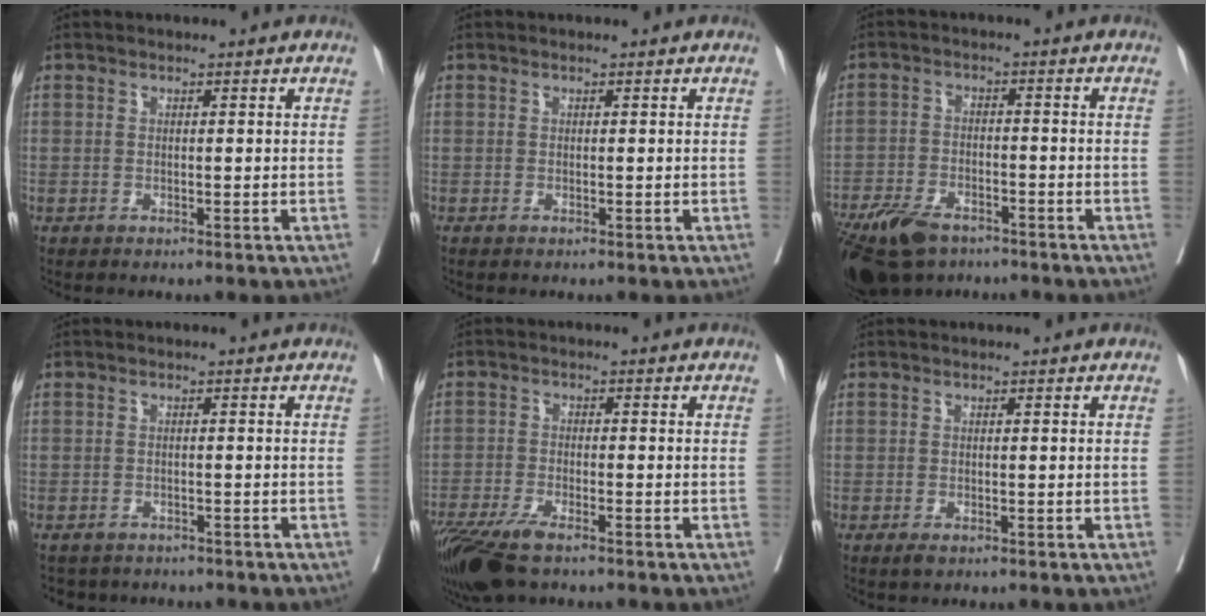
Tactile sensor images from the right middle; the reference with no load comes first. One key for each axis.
{"total": 0.0}
{"total": 11.0, "fx": -8.1, "fy": 4.8, "fz": 5.6, "tx": -0.110, "ty": -0.016, "tz": -0.138}
{"total": 4.8, "fx": -4.3, "fy": 2.0, "fz": 0.3, "tx": -0.001, "ty": 0.001, "tz": -0.055}
{"total": 9.7, "fx": -7.1, "fy": 2.4, "fz": 6.2, "tx": -0.112, "ty": -0.022, "tz": -0.125}
{"total": 1.0, "fx": -0.6, "fy": 0.4, "fz": 0.7, "tx": -0.012, "ty": -0.003, "tz": -0.006}